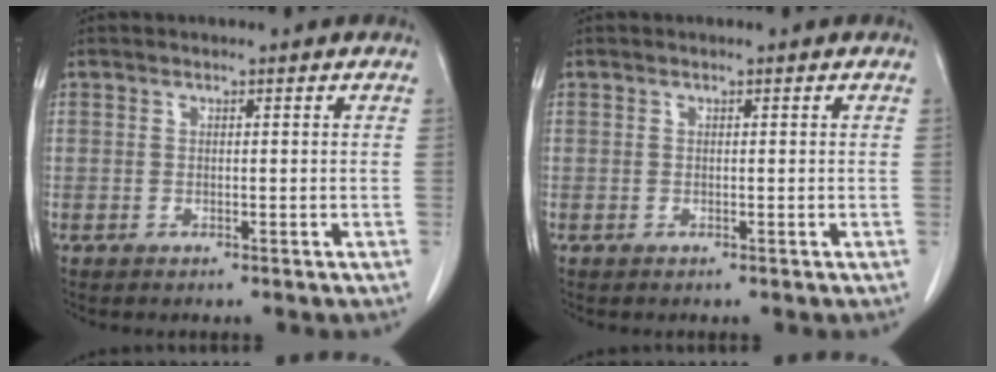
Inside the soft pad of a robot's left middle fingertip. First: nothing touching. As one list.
[{"total": 0.0}]